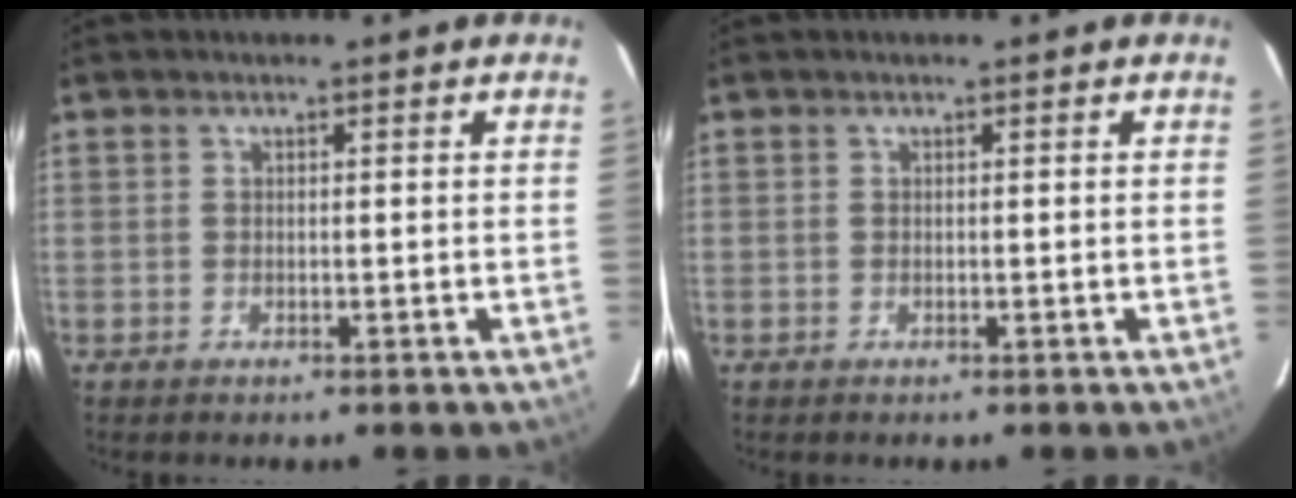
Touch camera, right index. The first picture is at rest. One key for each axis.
{"total": 0.0}